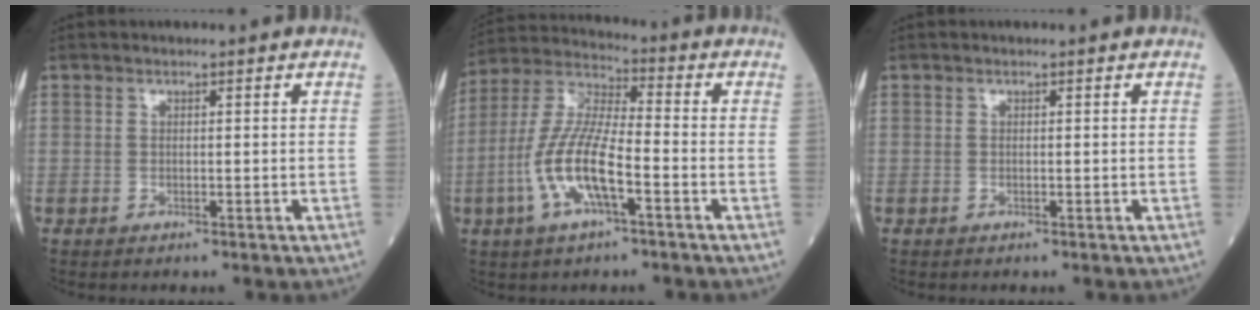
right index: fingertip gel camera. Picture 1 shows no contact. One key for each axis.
{"total": 12.1, "fx": -3.8, "fy": 2.7, "fz": 11.1, "tx": -0.242, "ty": 0.003, "tz": -0.074}
{"total": 0.0}